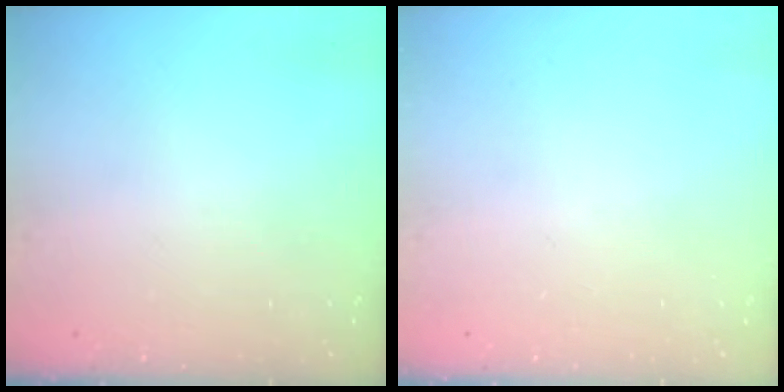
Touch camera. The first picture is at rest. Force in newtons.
{"total": 0.0}